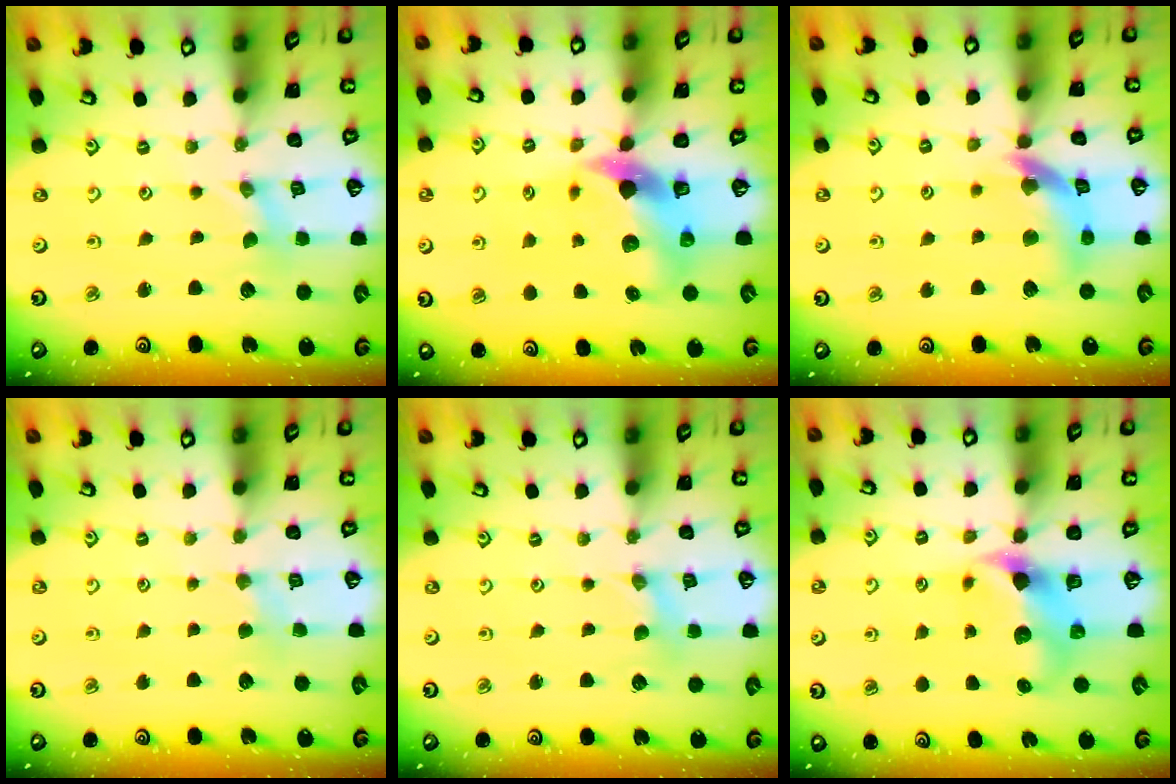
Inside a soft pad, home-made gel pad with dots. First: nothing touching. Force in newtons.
{"total": 9.2, "press": 9.1, "slide": 1.3}
{"total": 12.4, "press": 12.2, "slide": 1.7}
{"total": 2.3, "press": 2.3, "slide": 0.3}
{"total": 1.4, "press": 1.4, "slide": 0.3}
{"total": 7.5, "press": 7.5, "slide": 1.1}